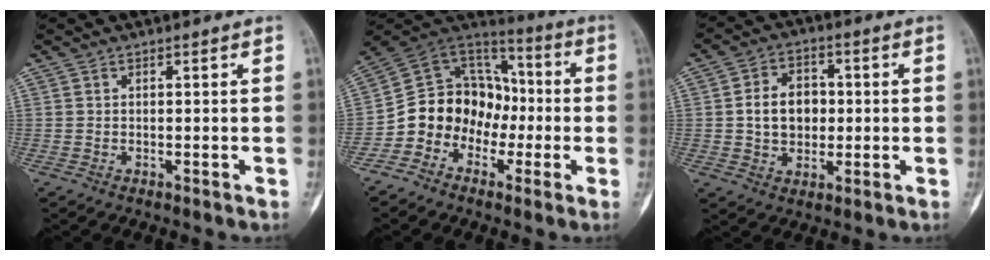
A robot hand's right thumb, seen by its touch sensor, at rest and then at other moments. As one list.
[{"total": 14.3, "force": [-4.3, 12.2, 6.1], "torque": [-0.057, 0.082, -0.087]}, {"total": 9.1, "force": [0.3, 6.9, 5.9], "torque": [-0.072, 0.010, 0.004]}]